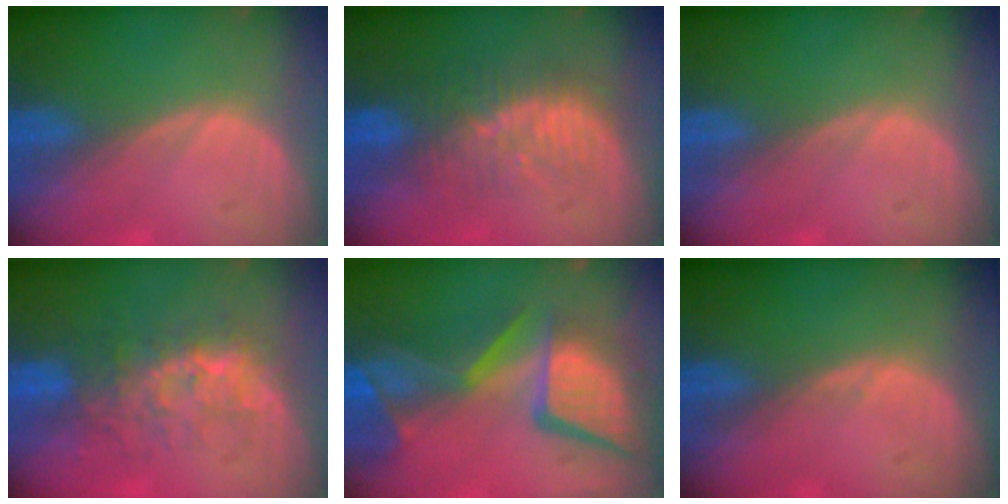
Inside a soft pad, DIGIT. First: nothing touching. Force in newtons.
{"total": 8.2, "press": 7.6, "slide": 3.1}
{"total": 0.0}
{"total": 7.6, "press": 7.3, "slide": 2.3}
{"total": 13.8, "press": 11.3, "slide": 8.0}
{"total": 0.5, "press": 0.5, "slide": 0.0}